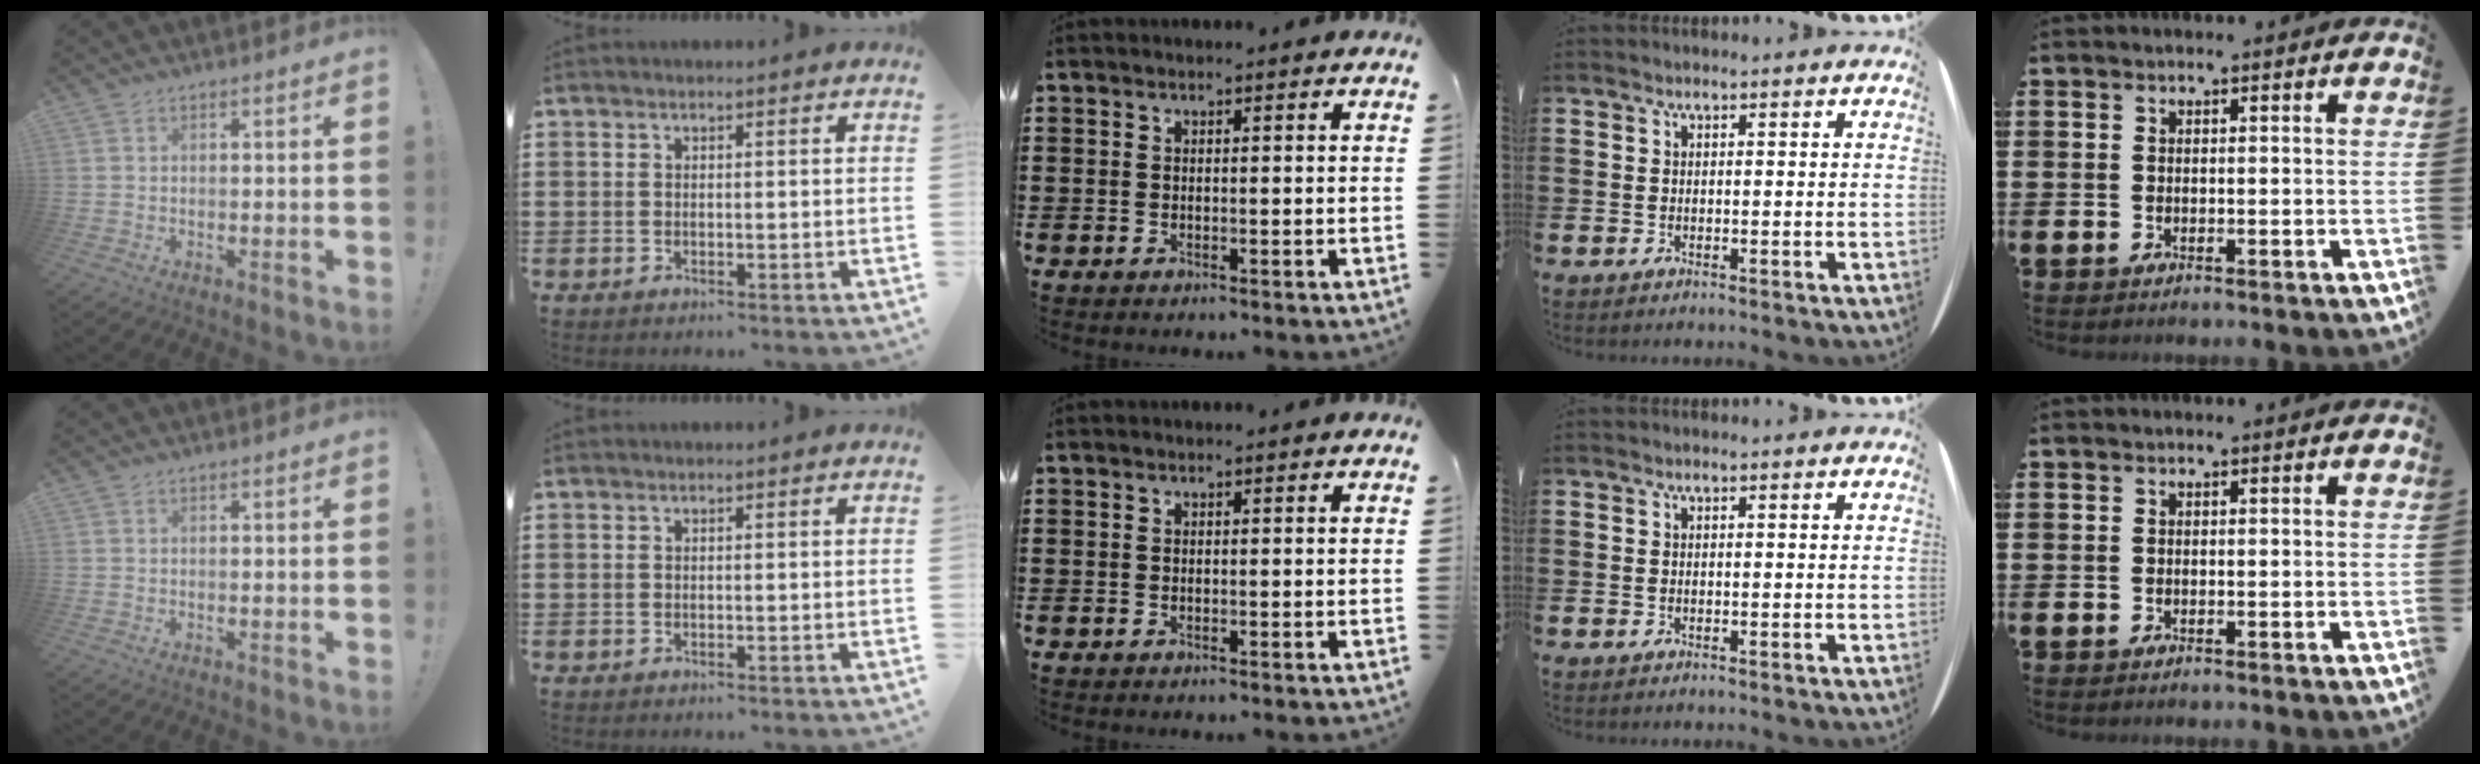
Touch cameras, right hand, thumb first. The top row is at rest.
{}